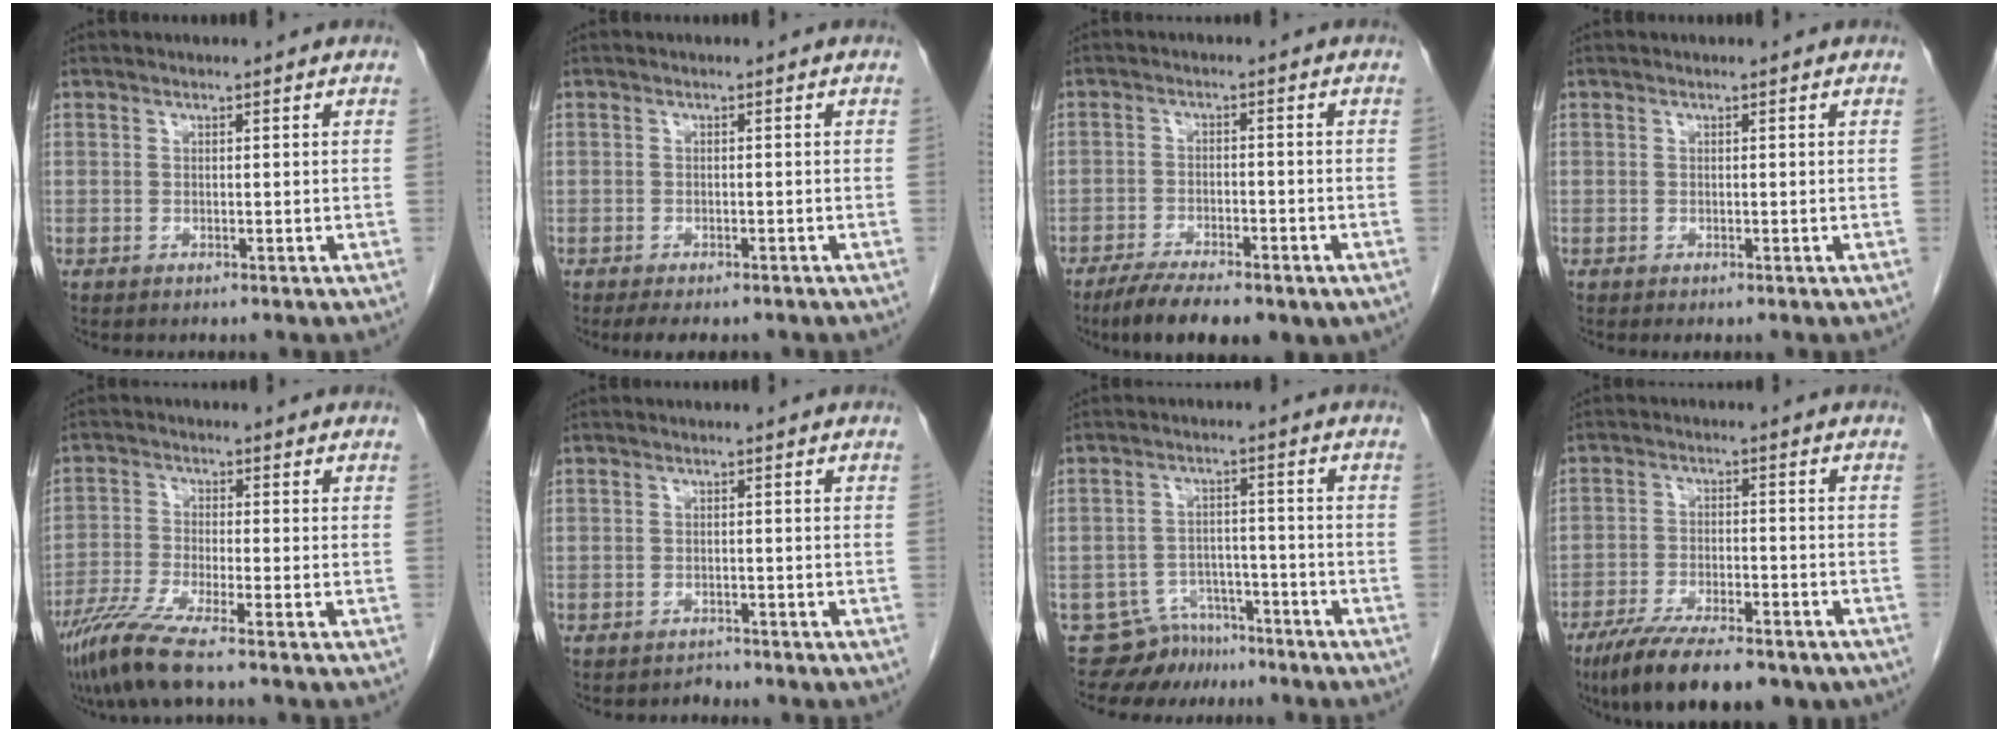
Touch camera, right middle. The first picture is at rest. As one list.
[{"total": 4.7, "force": [-3.7, 1.9, 2.3], "torque": [-0.026, -0.007, -0.049]}, {"total": 11.2, "force": [-7.7, 3.8, 7.3], "torque": [-0.111, -0.011, -0.114]}, {"total": 1.4, "force": [-1.0, 0.6, 0.8], "torque": [-0.009, -0.002, -0.009]}, {"total": 7.0, "force": [-5.2, -0.6, 4.6], "torque": [-0.099, -0.027, -0.105]}, {"total": 1.0, "force": [-0.9, 0.2, -0.4], "torque": [0.006, -0.004, -0.015]}, {"total": 7.2, "force": [-6.1, 3.7, -0.6], "torque": [0.017, 0.027, -0.096]}, {"total": 15.6, "force": [-11.6, 4.6, 9.3], "torque": [-0.144, -0.013, -0.177]}]